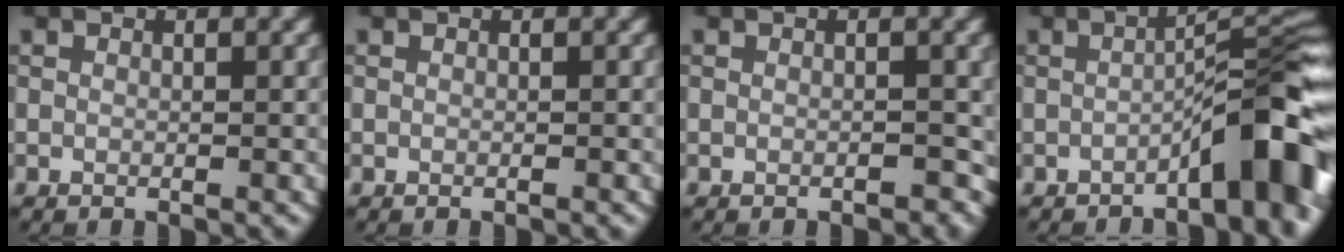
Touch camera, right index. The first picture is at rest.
{"total": 0.0}
{"total": 1.1, "force": [-0.4, 0.7, 0.8], "torque": [-0.010, -0.003, -0.004]}
{"total": 7.7, "force": [-3.3, 1.6, 6.8], "torque": [-0.085, 0.027, -0.054]}